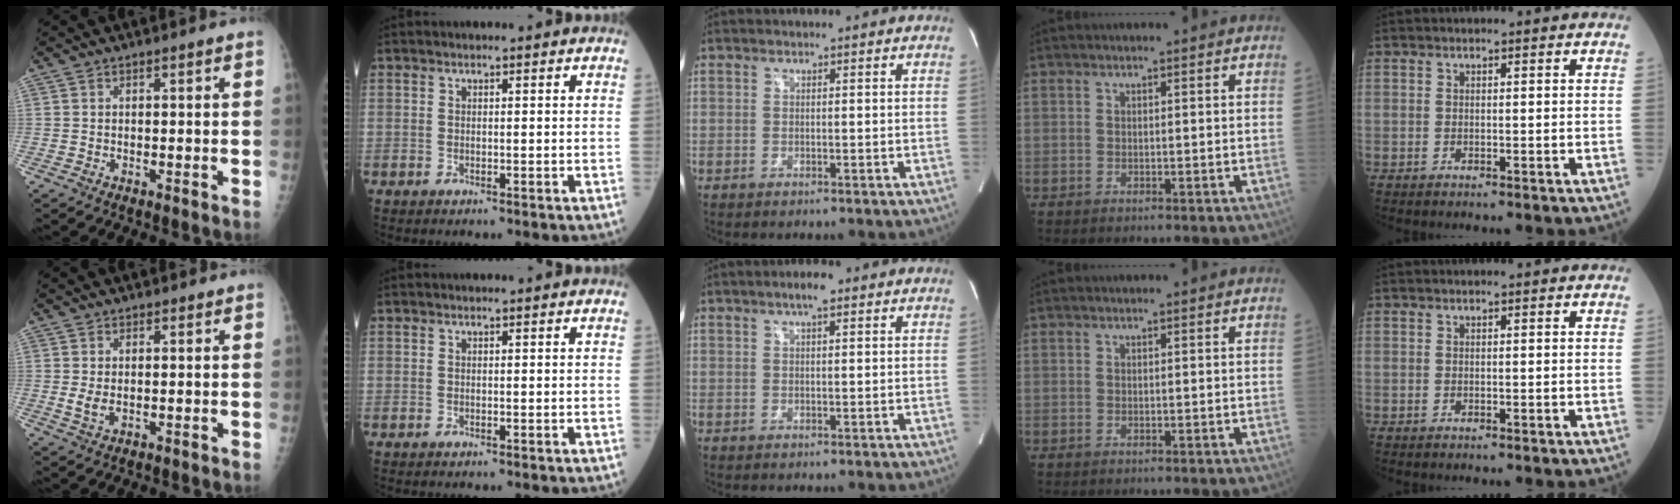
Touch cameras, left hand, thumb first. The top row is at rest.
{"thumb": {"total": 2.6, "force": [0.6, 1.7, 1.8], "torque": [-0.031, -0.008, 0.015]}, "middle": {"total": 2.9, "force": [1.7, 0.5, 2.2], "torque": [-0.042, 0.008, 0.028]}}